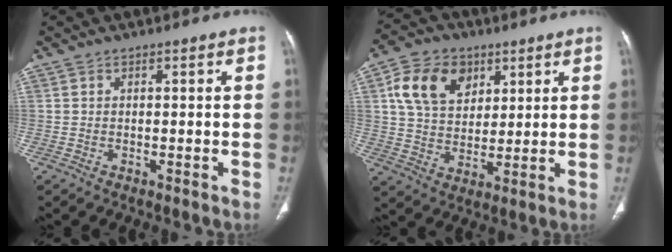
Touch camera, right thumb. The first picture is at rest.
{"total": 12.9, "force": [5.1, 9.4, 7.2], "torque": [-0.105, -0.009, 0.092]}